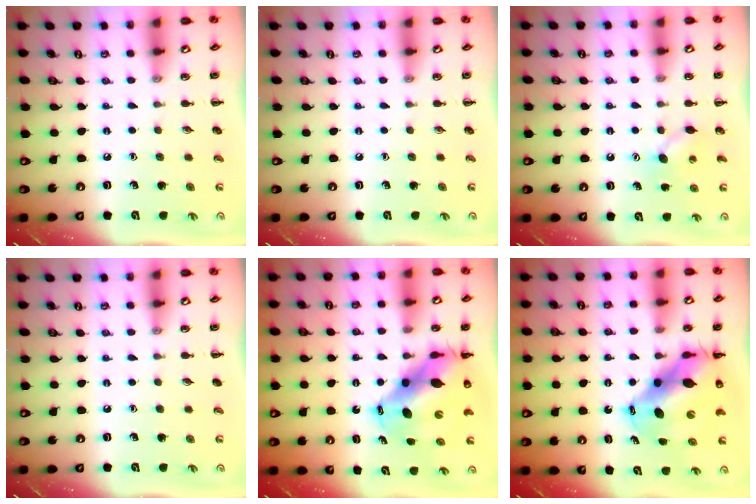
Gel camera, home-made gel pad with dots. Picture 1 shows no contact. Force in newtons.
{"total": 0.0}
{"total": 4.2, "press": 4.1, "slide": 0.9}
{"total": 0.0}
{"total": 13.5, "press": 13.0, "slide": 3.6}
{"total": 13.5, "press": 13.0, "slide": 3.6}